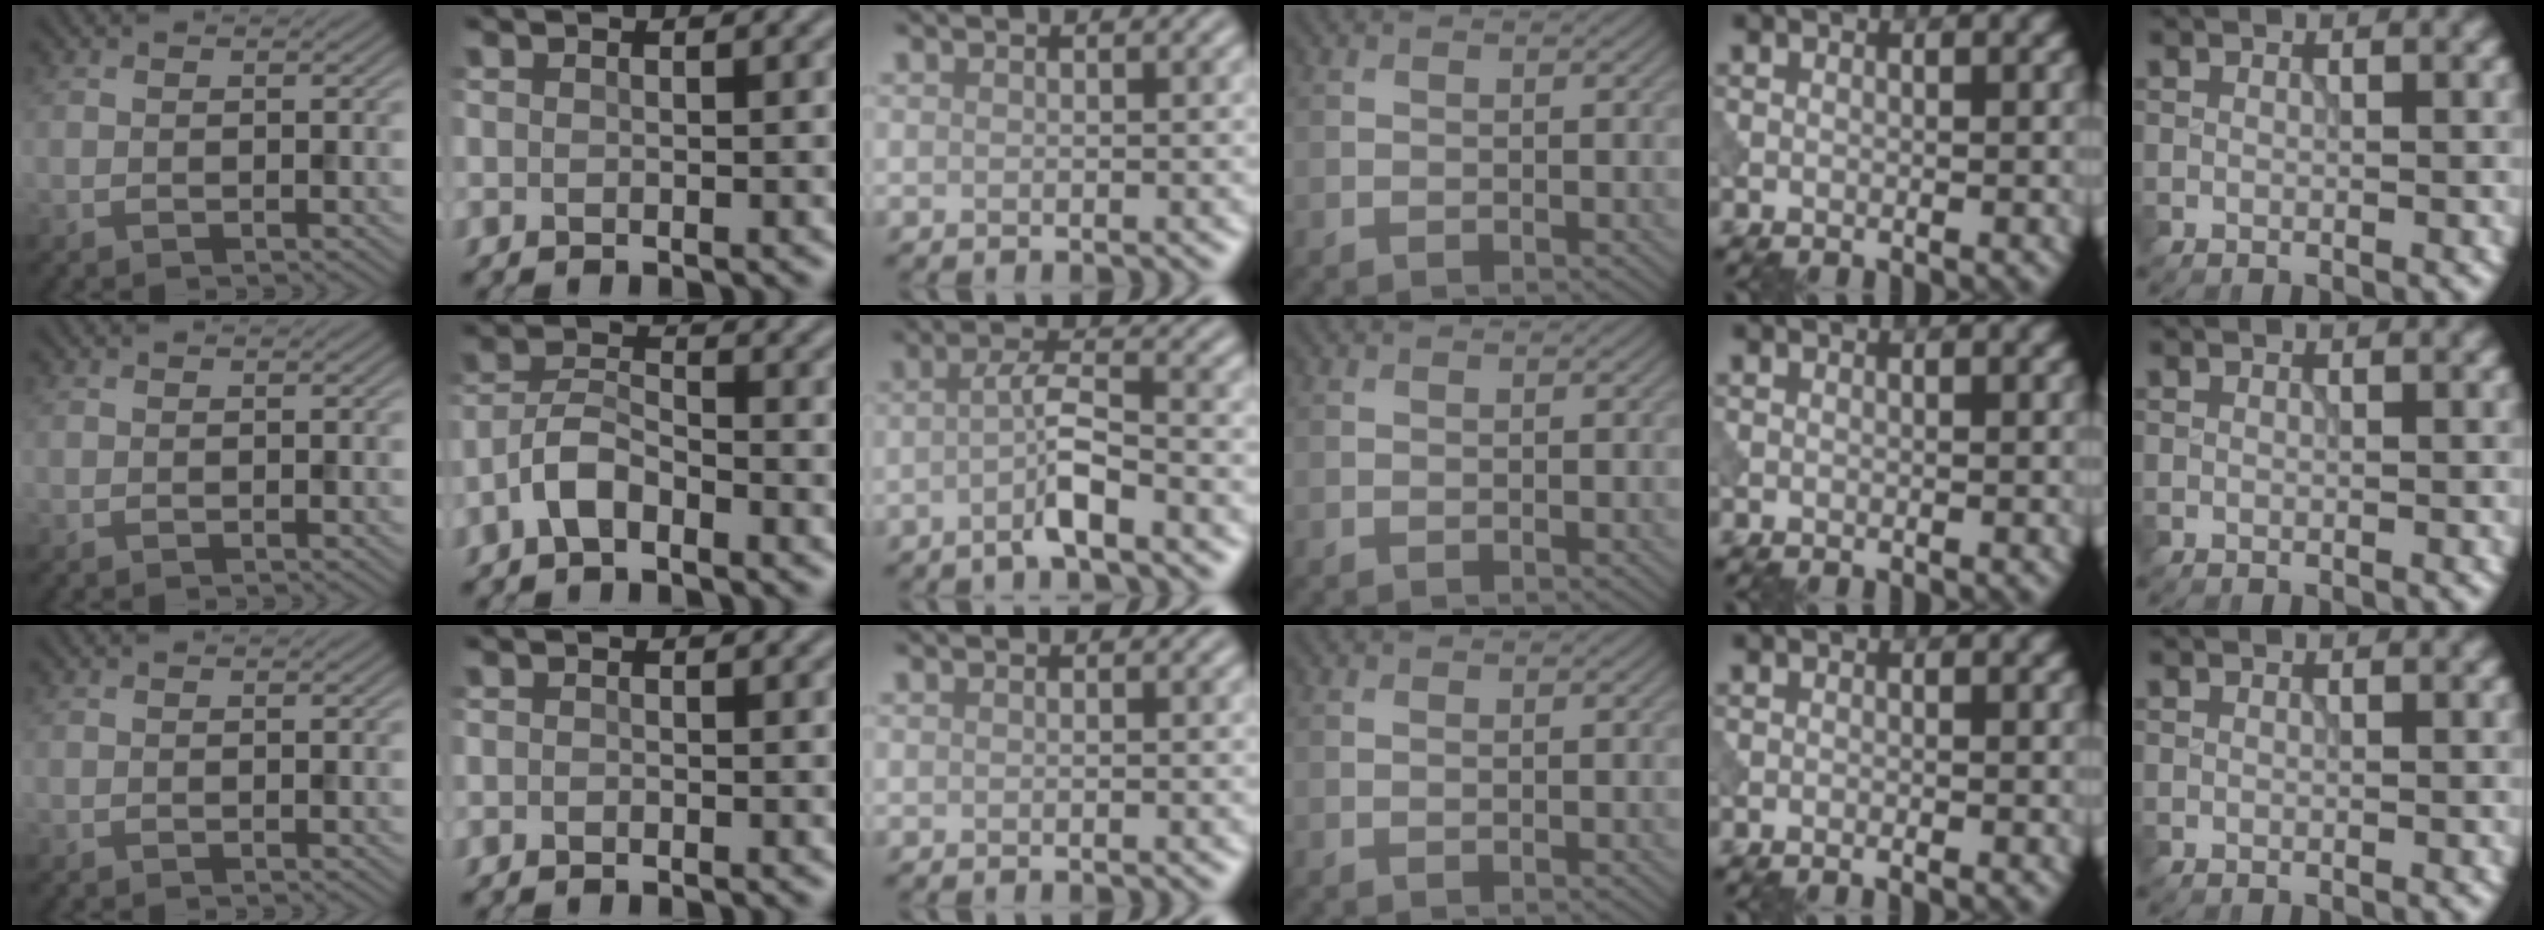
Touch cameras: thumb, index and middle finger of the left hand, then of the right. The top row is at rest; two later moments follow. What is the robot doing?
{"motion": "extract", "object": "peg toy"}